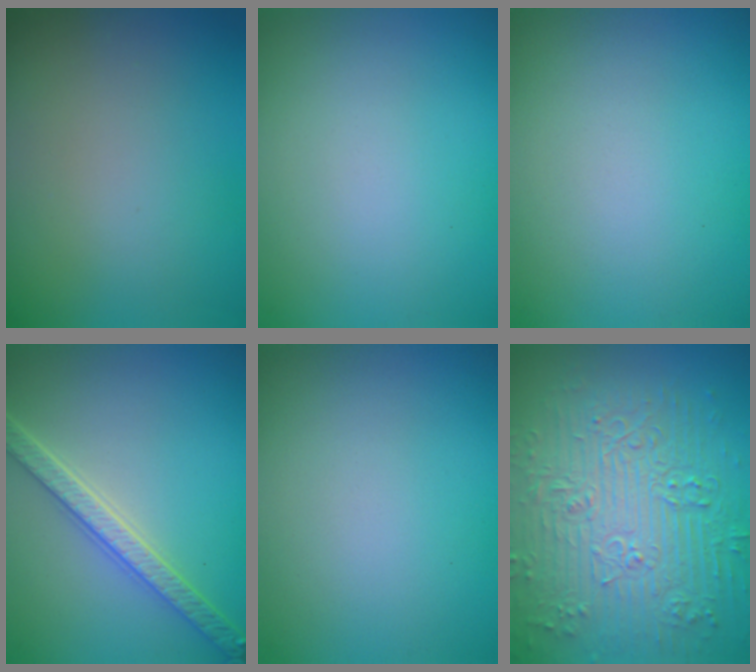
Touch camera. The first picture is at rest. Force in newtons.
{"total": 0.0}
{"total": 0.0}
{"total": 4.2, "press": 3.6, "slide": 2.2}
{"total": 0.0}
{"total": 9.3, "press": 6.9, "slide": 6.3}